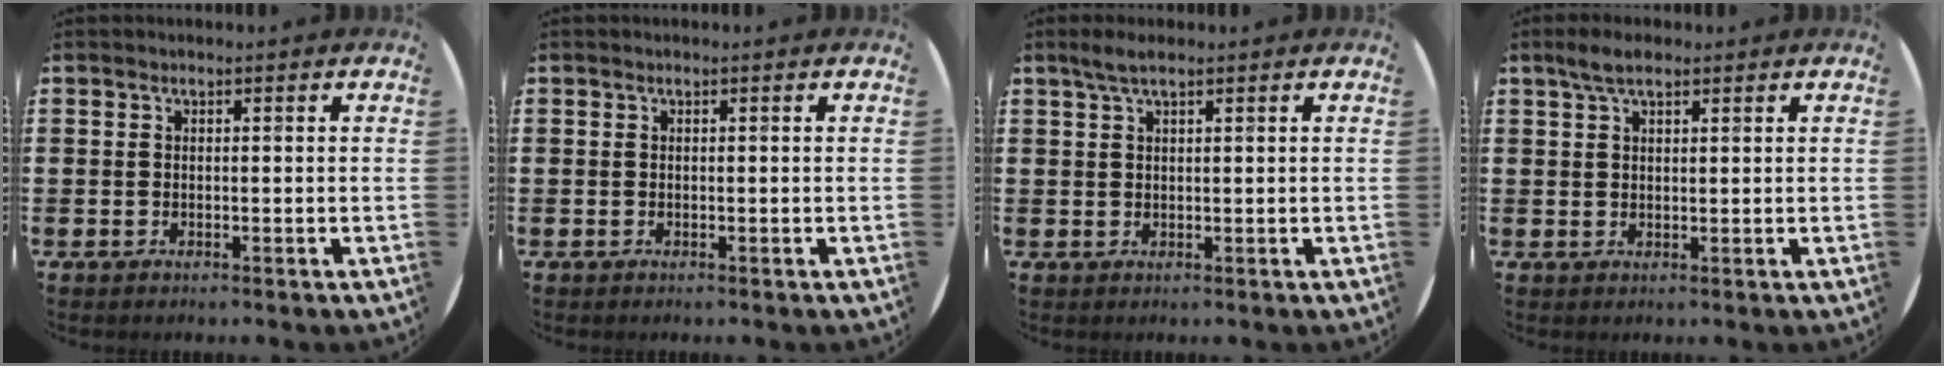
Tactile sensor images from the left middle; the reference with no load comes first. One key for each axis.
{"total": 0.0}
{"total": 2.1, "fx": 1.5, "fy": 0.2, "fz": 1.5, "tx": -0.030, "ty": 0.004, "tz": 0.026}
{"total": 3.2, "fx": 2.3, "fy": 1.1, "fz": 2.0, "tx": -0.034, "ty": 0.004, "tz": 0.039}